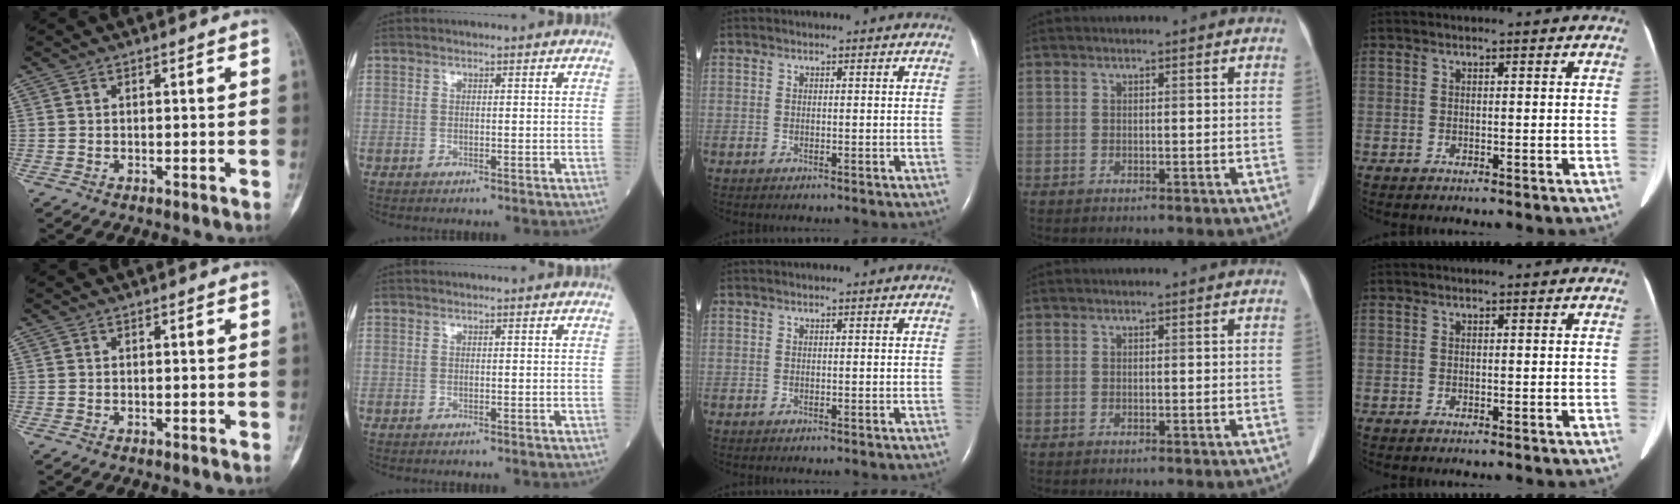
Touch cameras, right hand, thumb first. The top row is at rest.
{}